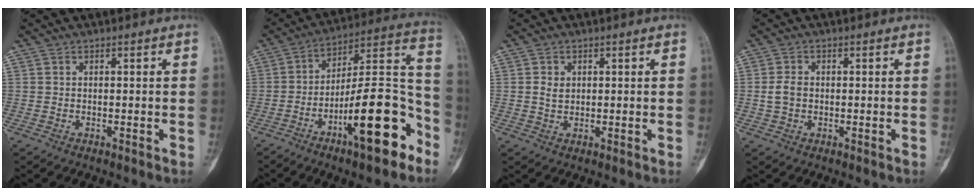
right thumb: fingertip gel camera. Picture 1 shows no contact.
{"total": 20.3, "force": [-10.2, 5.8, 16.6], "torque": [-0.250, 0.077, -0.163]}
{"total": 2.4, "force": [0.5, 1.8, 1.5], "torque": [-0.019, 0.000, 0.011]}
{"total": 3.1, "force": [-0.1, 2.2, 2.2], "torque": [-0.048, 0.007, -0.004]}